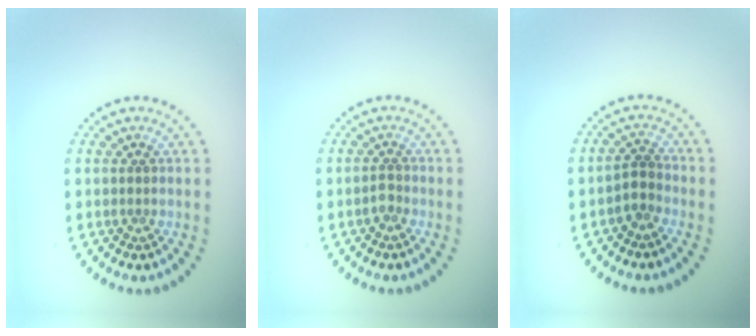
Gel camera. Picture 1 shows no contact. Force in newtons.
{"total": 0.9, "press": 0.6, "slide": 0.6}
{"total": 1.7, "press": 1.4, "slide": 1.0}